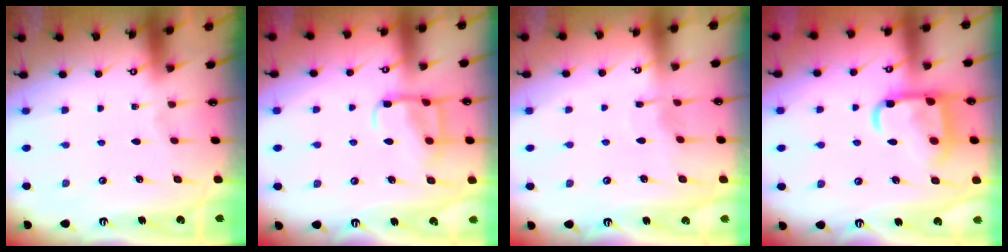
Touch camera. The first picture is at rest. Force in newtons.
{"total": 11.2, "press": 11.1, "slide": 1.0}
{"total": 4.6, "press": 4.6, "slide": 0.4}
{"total": 15.3, "press": 15.2, "slide": 1.5}